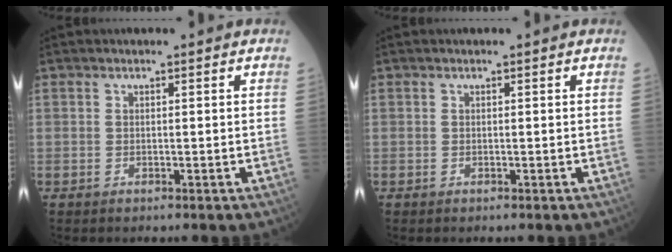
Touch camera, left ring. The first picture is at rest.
{"total": 0.0}